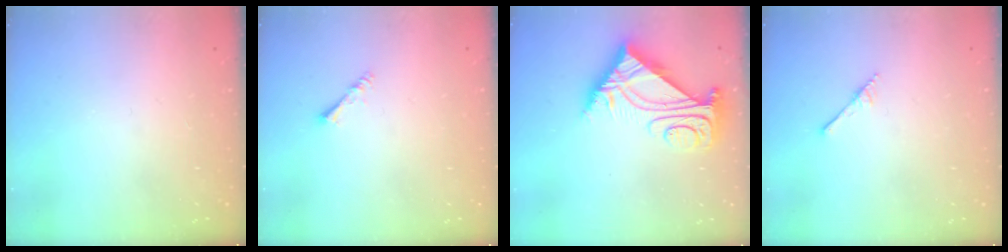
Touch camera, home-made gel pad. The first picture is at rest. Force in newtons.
{"total": 1.4, "press": 1.4, "slide": 0.3}
{"total": 8.9, "press": 8.8, "slide": 1.1}
{"total": 2.9, "press": 2.9, "slide": 0.2}